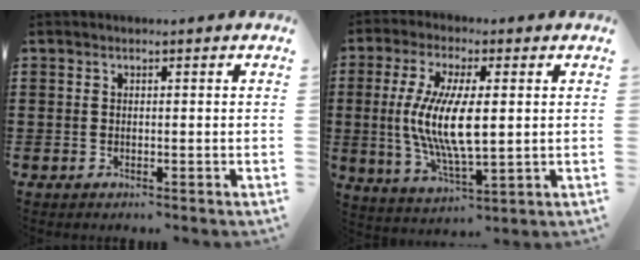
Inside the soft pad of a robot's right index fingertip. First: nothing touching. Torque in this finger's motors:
{"motor_torque": [2.08, -0.05, 1.05, 0.21]}